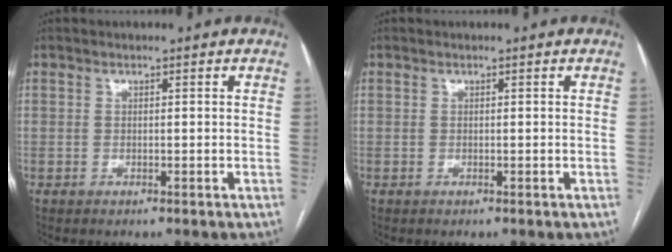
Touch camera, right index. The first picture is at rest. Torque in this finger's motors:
{"motor_torque": [0.09, 0.09, 0.00, 0.00]}